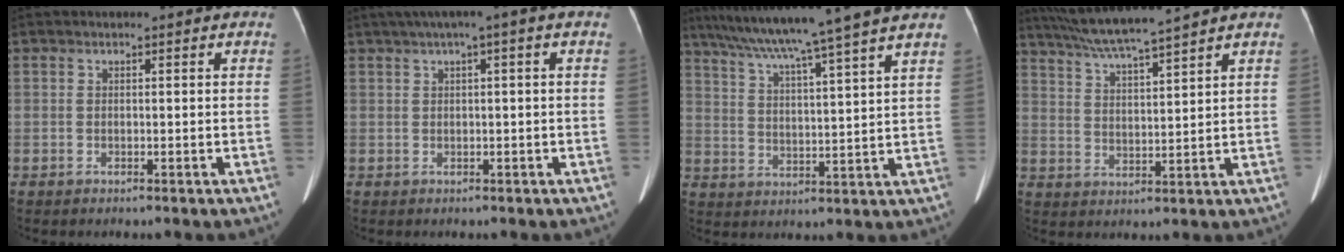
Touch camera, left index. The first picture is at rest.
{"total": 4.7, "force": [2.2, -0.2, 4.1], "torque": [-0.070, 0.030, 0.036]}
{"total": 15.3, "force": [12.4, -2.8, 8.6], "torque": [-0.144, -0.004, 0.181]}
{"total": 9.1, "force": [7.9, -1.6, 4.1], "torque": [-0.073, 0.013, 0.136]}